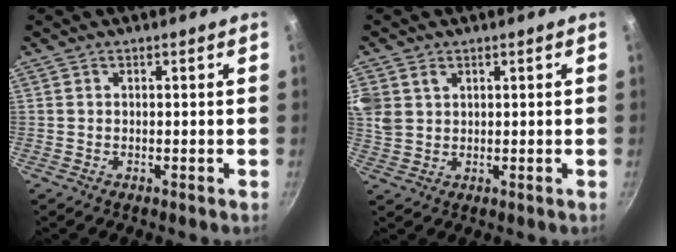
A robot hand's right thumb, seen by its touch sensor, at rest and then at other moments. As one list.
[{"total": 9.4, "force": [3.5, 7.2, 4.9], "torque": [-0.118, 0.018, 0.078]}]